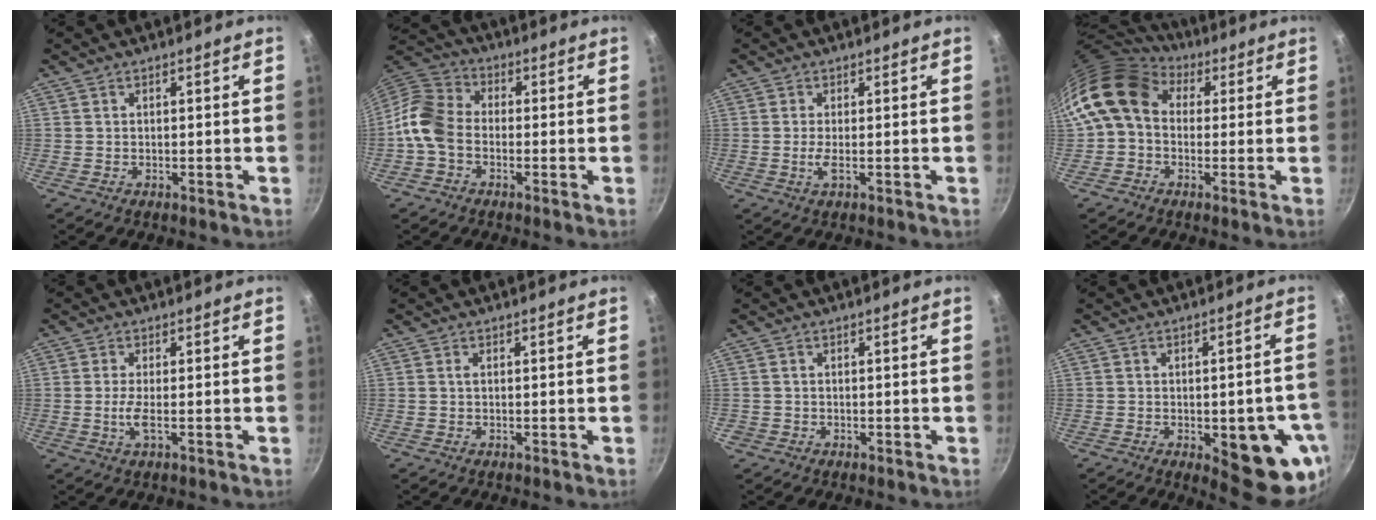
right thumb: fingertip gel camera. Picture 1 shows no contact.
{"total": 8.9, "force": [-2.4, 6.5, 5.6], "torque": [-0.097, 0.031, -0.072]}
{"total": 1.8, "force": [-0.3, 0.2, 1.8], "torque": [-0.043, -0.004, -0.006]}
{"total": 12.1, "force": [2.7, 9.4, 7.0], "torque": [-0.114, 0.014, 0.024]}
{"total": 2.8, "force": [-0.6, 0.4, 2.7], "torque": [-0.068, -0.004, -0.012]}
{"total": 0.6, "force": [0.2, 0.2, 0.5], "torque": [-0.010, 0.001, 0.002]}
{"total": 0.8, "force": [-0.4, 0.7, 0.0], "torque": [0.000, 0.002, -0.004]}
{"total": 14.3, "force": [-4.3, 5.8, 12.4], "torque": [-0.097, 0.004, -0.048]}